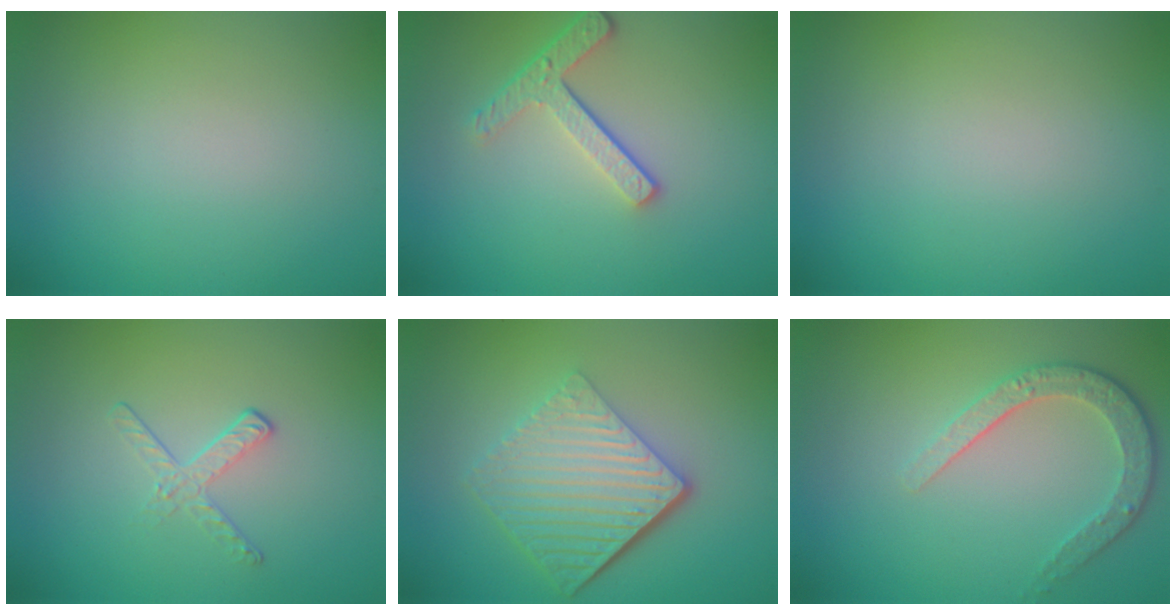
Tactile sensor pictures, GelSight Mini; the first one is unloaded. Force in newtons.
{"total": 3.4, "press": 2.5, "slide": 2.3}
{"total": 0.0}
{"total": 1.7, "press": 0.7, "slide": 1.5}
{"total": 7.0, "press": 4.5, "slide": 5.3}
{"total": 3.5, "press": 2.8, "slide": 2.1}